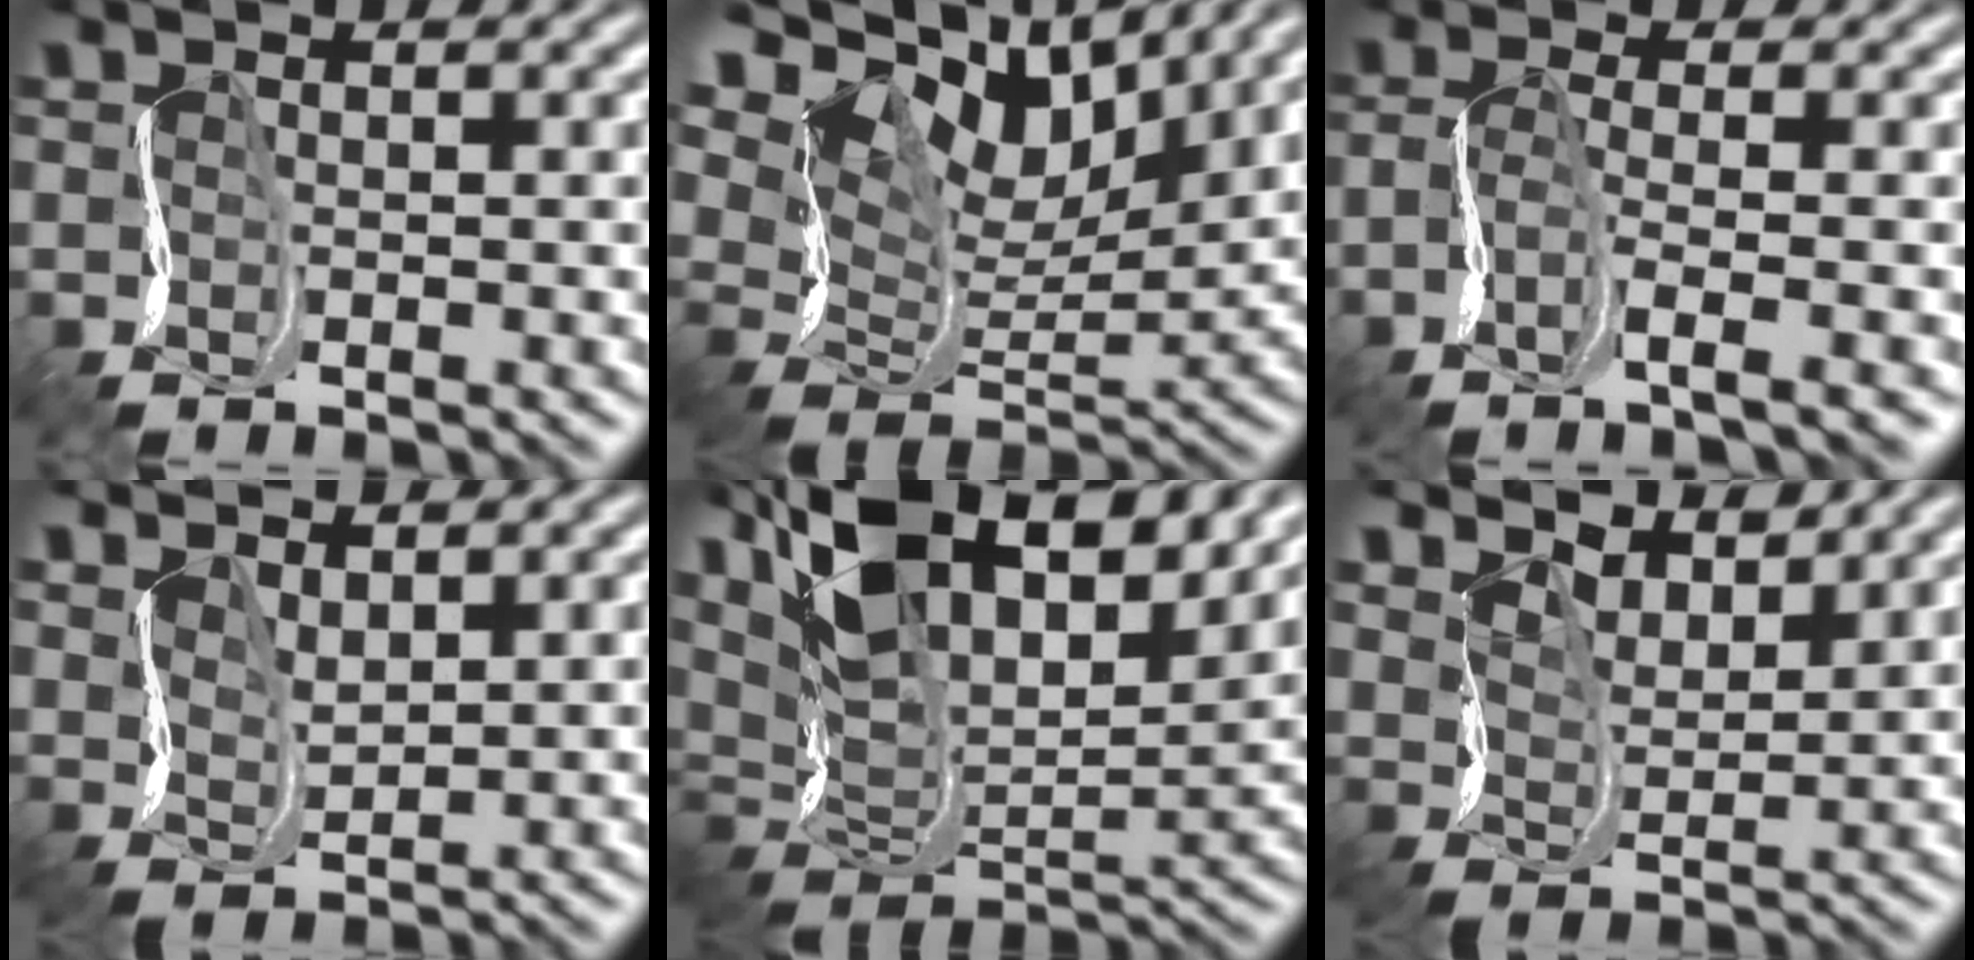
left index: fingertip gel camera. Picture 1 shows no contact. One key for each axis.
{"total": 13.5, "fx": 8.7, "fy": 6.7, "fz": 7.8, "tx": -0.162, "ty": 0.031, "tz": 0.144}
{"total": 3.3, "fx": -1.4, "fy": 0.5, "fz": 2.9, "tx": -0.059, "ty": -0.003, "tz": -0.036}
{"total": 2.2, "fx": 2.1, "fy": 0.6, "fz": 0.4, "tx": -0.018, "ty": -0.001, "tz": 0.045}
{"total": 15.1, "fx": 9.4, "fy": 7.0, "fz": 9.5, "tx": -0.196, "ty": 0.033, "tz": 0.166}
{"total": 4.0, "fx": 3.8, "fy": 1.1, "fz": 0.8, "tx": -0.032, "ty": -0.003, "tz": 0.061}